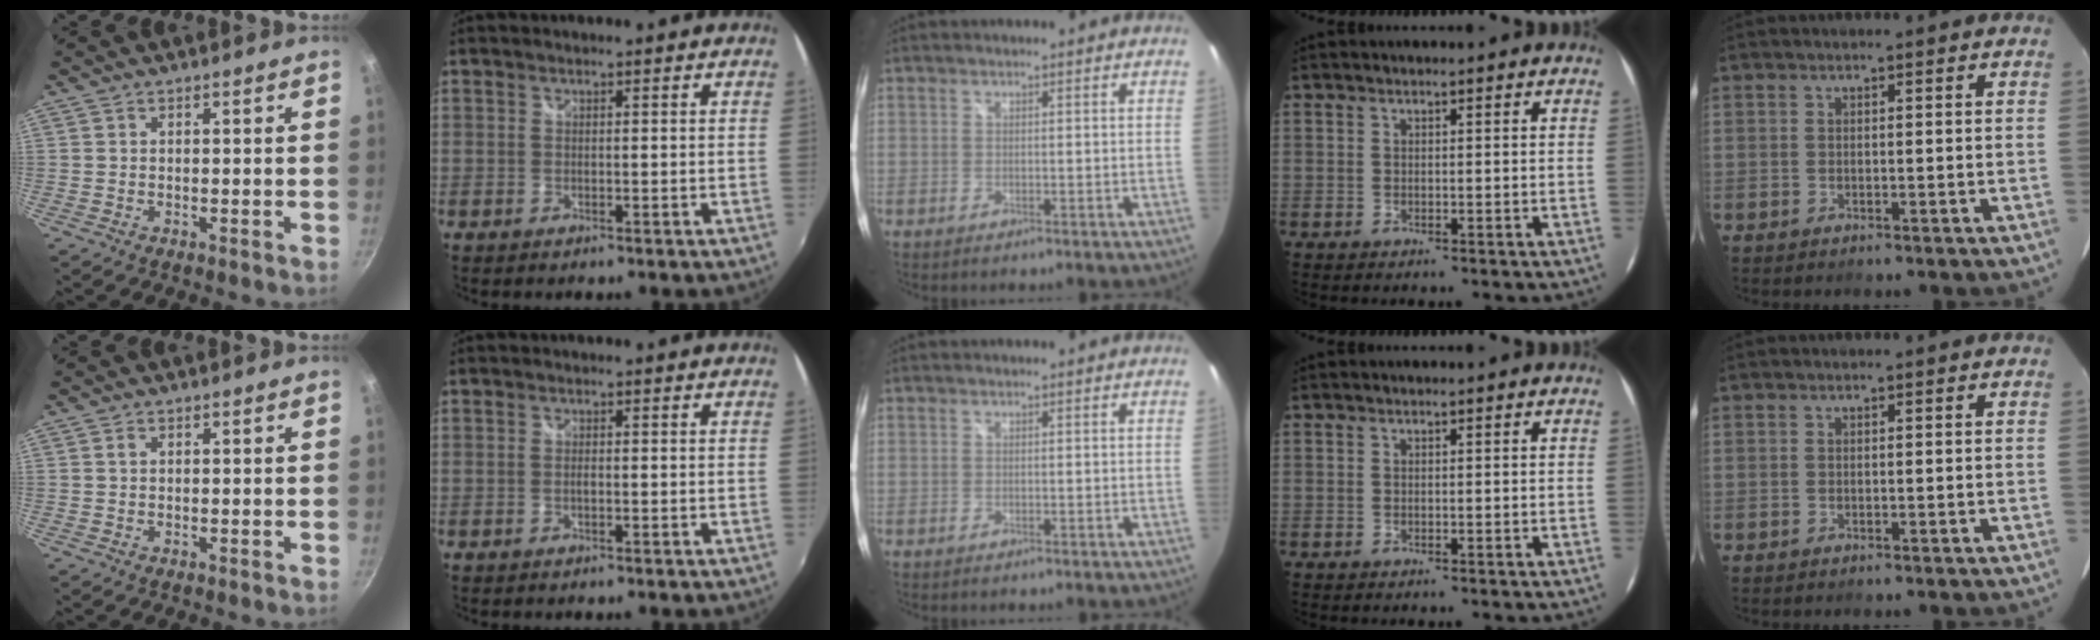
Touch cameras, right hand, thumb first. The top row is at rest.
{"thumb": {"total": 0.6, "force": [0.2, 0.5, 0.3], "torque": [-0.006, 0.003, 0.004]}, "index": {"total": 0.9, "force": [-0.3, 0.2, 0.8], "torque": [-0.018, 0.000, -0.007]}}